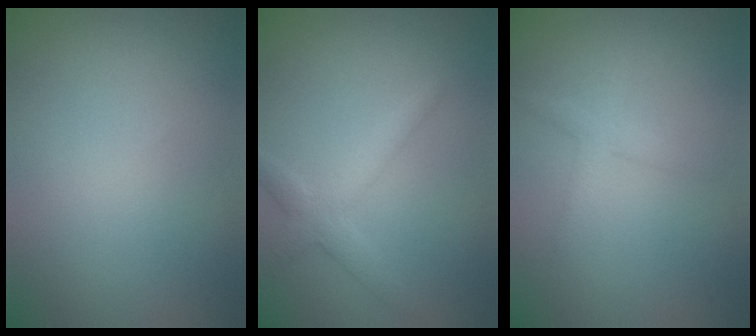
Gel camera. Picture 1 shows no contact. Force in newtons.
{"total": 2.8, "press": 2.8, "slide": 0.1}
{"total": 1.6, "press": 1.6, "slide": 0.1}